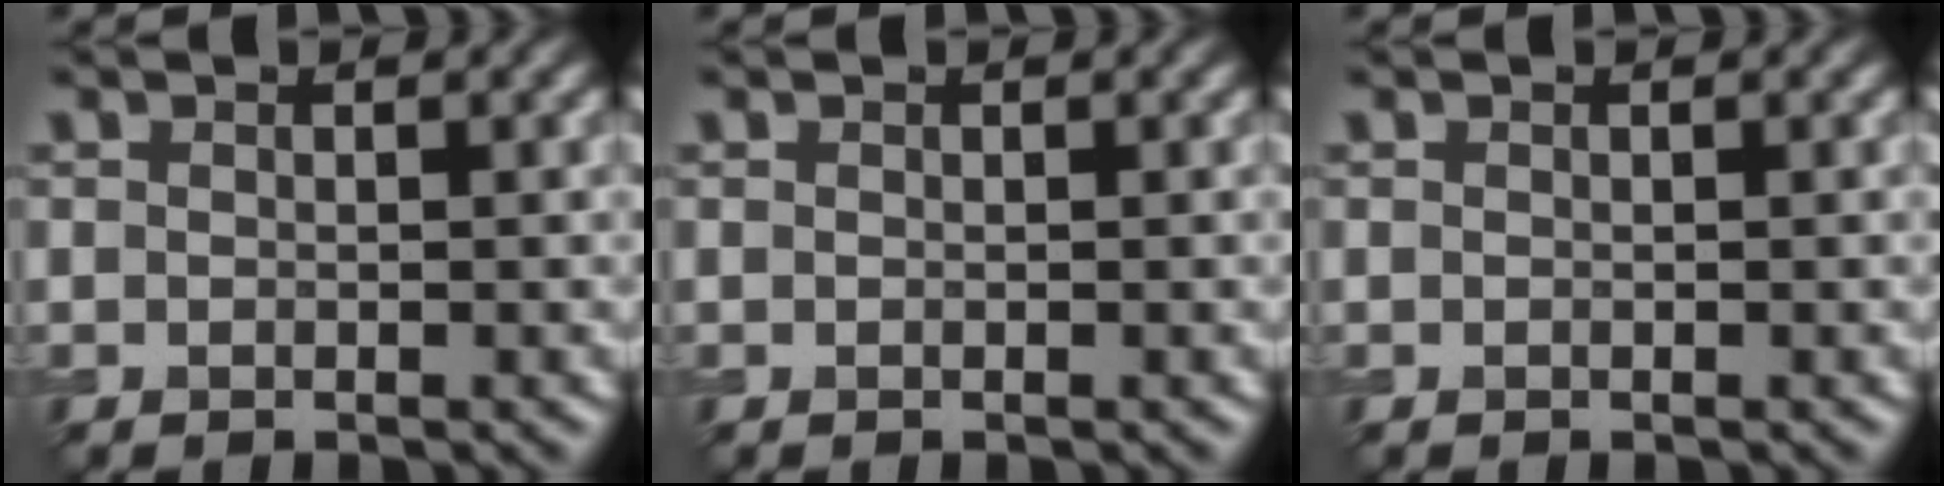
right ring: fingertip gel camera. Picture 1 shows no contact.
{"total": 0.0}
{"total": 0.0}